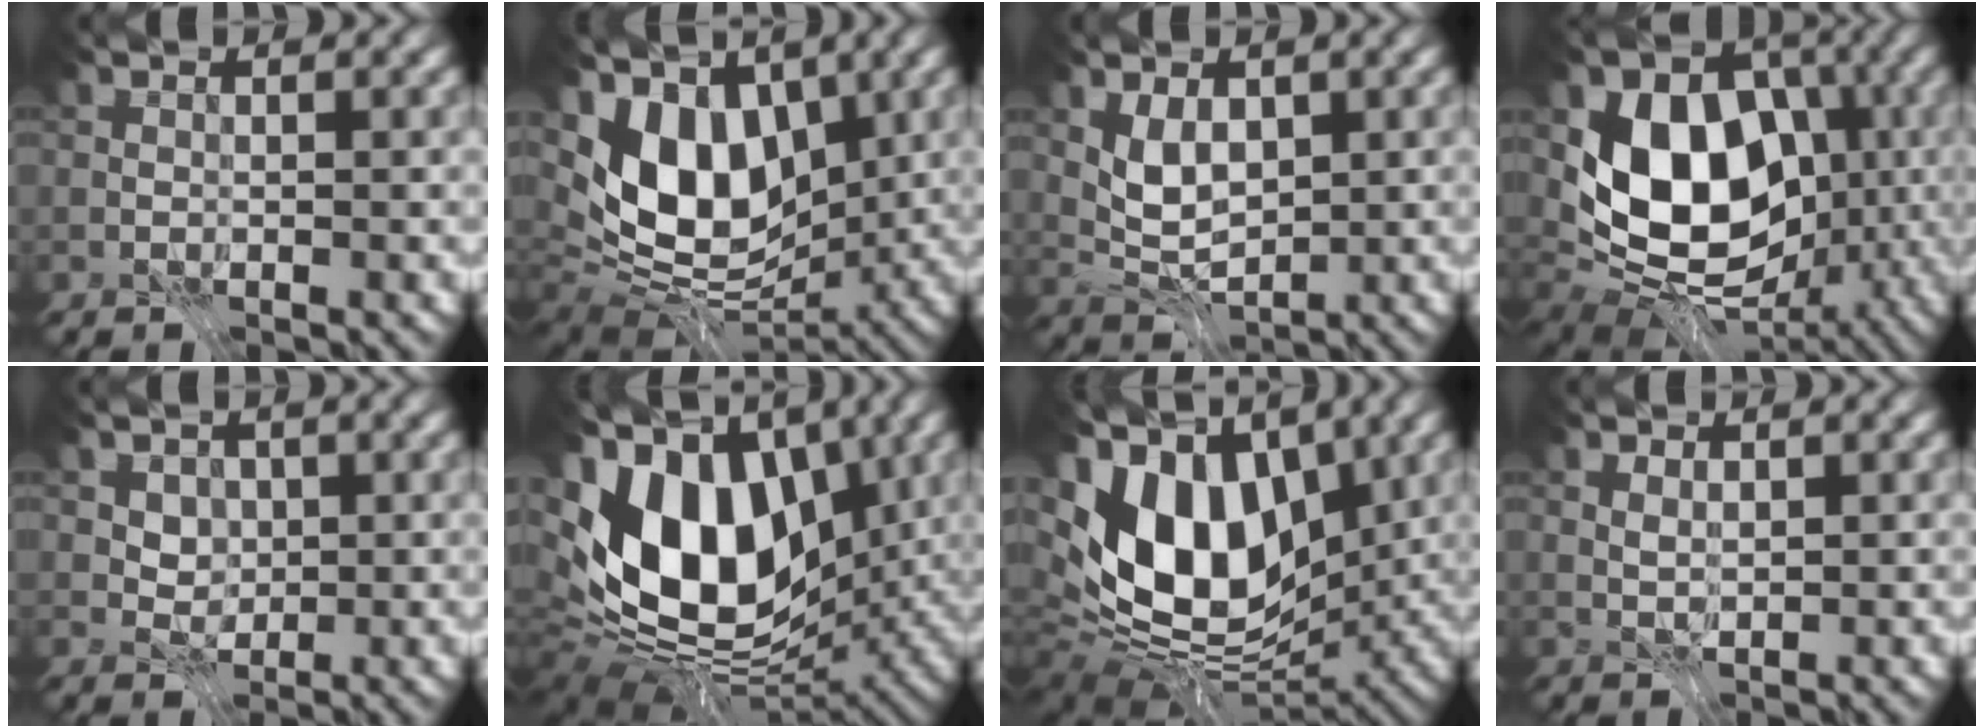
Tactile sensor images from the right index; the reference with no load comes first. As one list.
[{"total": 10.6, "force": [1.8, 6.3, 8.3], "torque": [-0.142, -0.006, 0.021]}, {"total": 3.4, "force": [0.8, 2.1, 2.5], "torque": [-0.048, -0.006, 0.016]}, {"total": 12.3, "force": [-0.1, 9.0, 8.5], "torque": [-0.127, -0.020, -0.008]}, {"total": 2.6, "force": [1.0, 2.1, 1.3], "torque": [-0.032, -0.014, 0.035]}, {"total": 15.9, "force": [1.1, 9.7, 12.6], "torque": [-0.241, 0.003, 0.002]}, {"total": 14.3, "force": [1.3, 8.5, 11.4], "torque": [-0.215, 0.001, 0.008]}, {"total": 1.0, "force": [0.4, 0.5, 0.7], "torque": [-0.012, -0.003, 0.008]}]